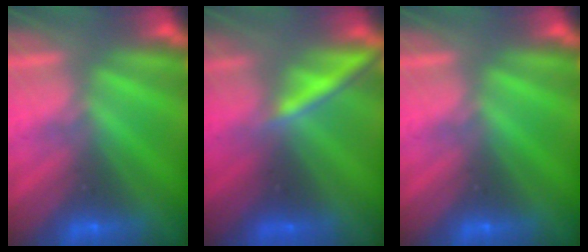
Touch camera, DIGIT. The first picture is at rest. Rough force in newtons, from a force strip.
{"total": 2.2}
{"total": 0.0}